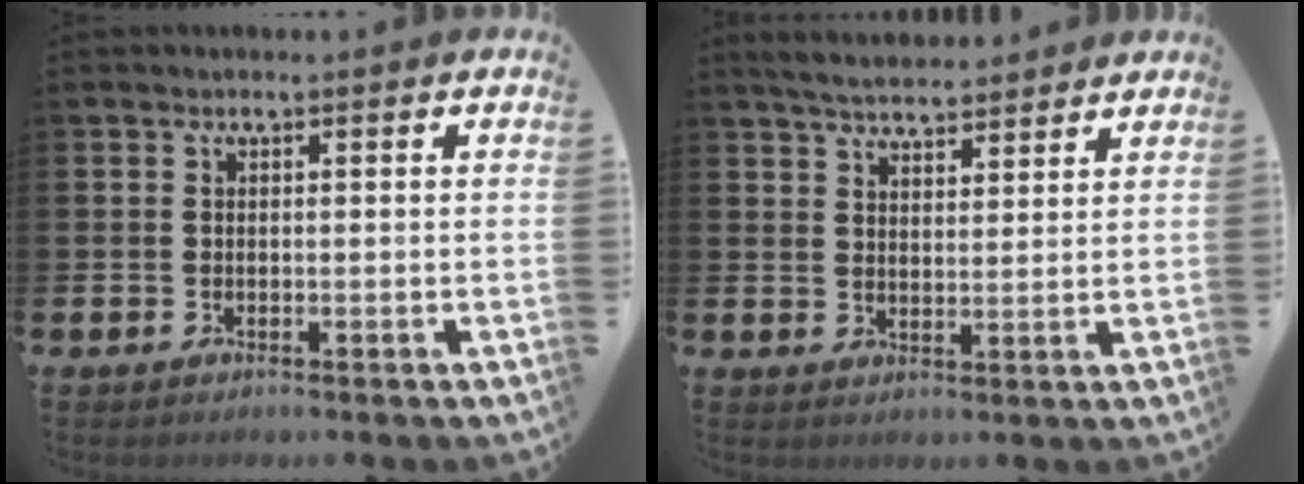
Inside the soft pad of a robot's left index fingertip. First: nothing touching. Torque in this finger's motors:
{"motor_torque": [0.92, -0.83, 0.25, 0.11]}